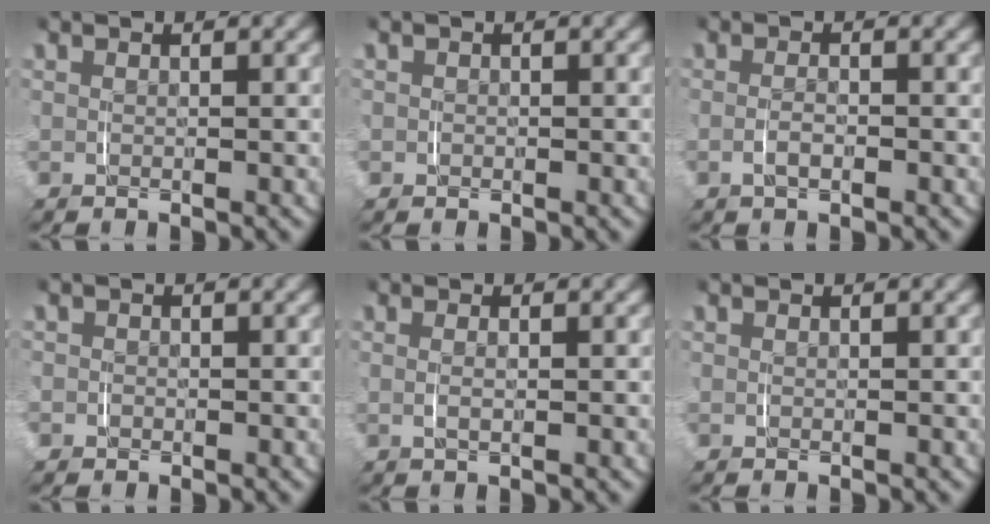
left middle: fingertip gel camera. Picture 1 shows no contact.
{"total": 0.9, "force": [-0.1, 0.9, 0.0], "torque": [-0.005, -0.002, -0.007]}
{"total": 1.5, "force": [-0.6, 0.6, 1.1], "torque": [-0.023, -0.003, -0.010]}
{"total": 1.2, "force": [-0.4, 1.2, -0.1], "torque": [-0.006, -0.003, -0.012]}
{"total": 1.0, "force": [0.0, 0.3, 1.0], "torque": [-0.018, -0.004, 0.003]}
{"total": 0.0}